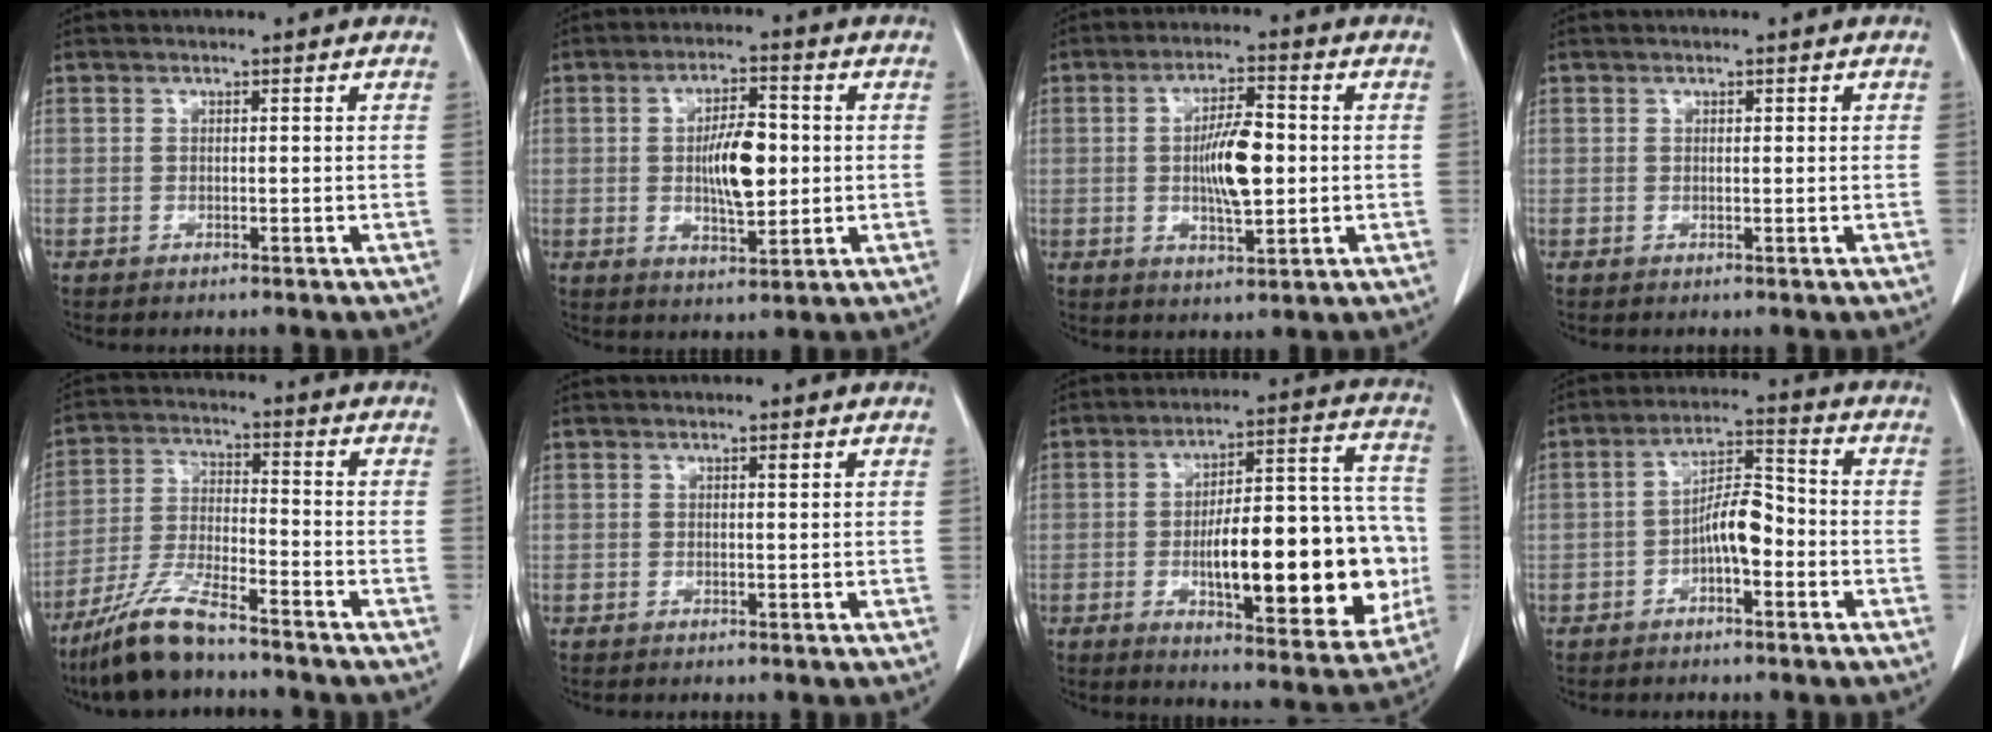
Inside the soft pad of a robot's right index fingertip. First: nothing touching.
{"total": 8.3, "force": [0.1, 2.7, 7.8], "torque": [-0.140, 0.003, 0.005]}
{"total": 8.3, "force": [-0.1, 2.2, 8.0], "torque": [-0.148, 0.003, 0.000]}
{"total": 0.6, "force": [0.3, 0.3, 0.5], "torque": [-0.005, 0.001, 0.004]}
{"total": 9.9, "force": [-7.9, 1.3, 5.9], "torque": [-0.124, -0.023, -0.153]}
{"total": 0.6, "force": [0.3, 0.1, 0.5], "torque": [-0.010, -0.002, 0.005]}
{"total": 23.1, "force": [-3.8, 6.9, 21.7], "torque": [-0.262, 0.028, -0.039]}
{"total": 6.4, "force": [-2.1, 2.2, 5.7], "torque": [-0.106, 0.021, -0.036]}